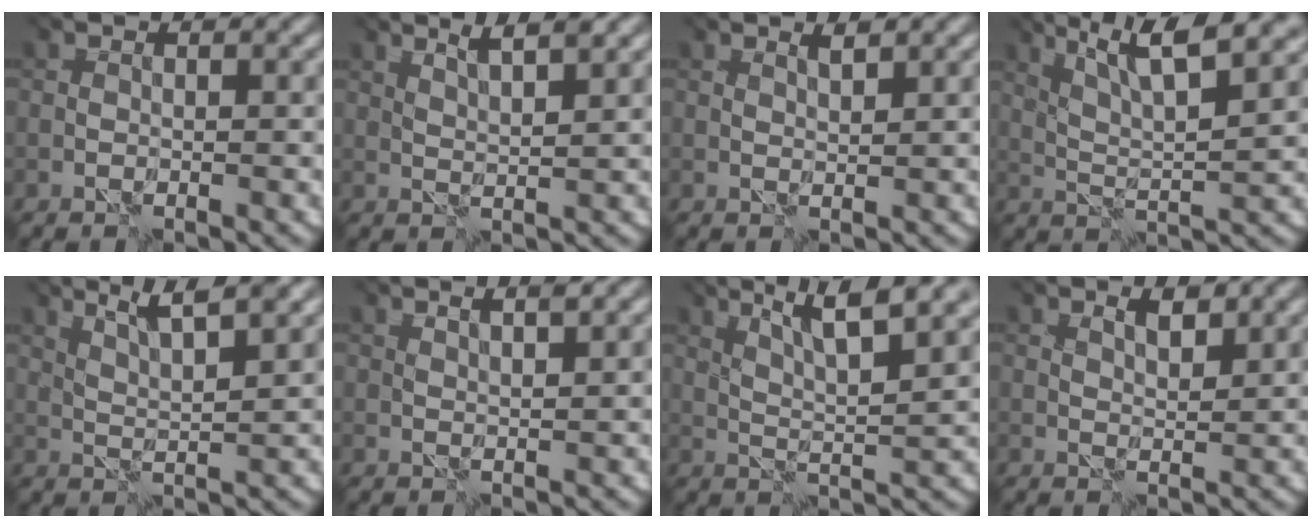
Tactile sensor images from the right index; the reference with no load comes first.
{"total": 2.6, "force": [2.2, -0.3, 1.4], "torque": [-0.019, 0.010, 0.040]}
{"total": 1.2, "force": [1.0, -0.5, -0.1], "torque": [-0.003, -0.004, 0.027]}
{"total": 8.5, "force": [5.7, 0.8, 6.3], "torque": [-0.103, 0.024, 0.091]}
{"total": 4.8, "force": [3.9, 0.2, 2.9], "torque": [-0.040, 0.019, 0.057]}
{"total": 2.5, "force": [2.4, -0.2, 0.7], "torque": [-0.003, 0.008, 0.033]}
{"total": 7.4, "force": [4.8, 0.5, 5.6], "torque": [-0.077, 0.019, 0.079]}
{"total": 1.4, "force": [1.3, -0.5, 0.4], "torque": [-0.015, -0.005, 0.035]}